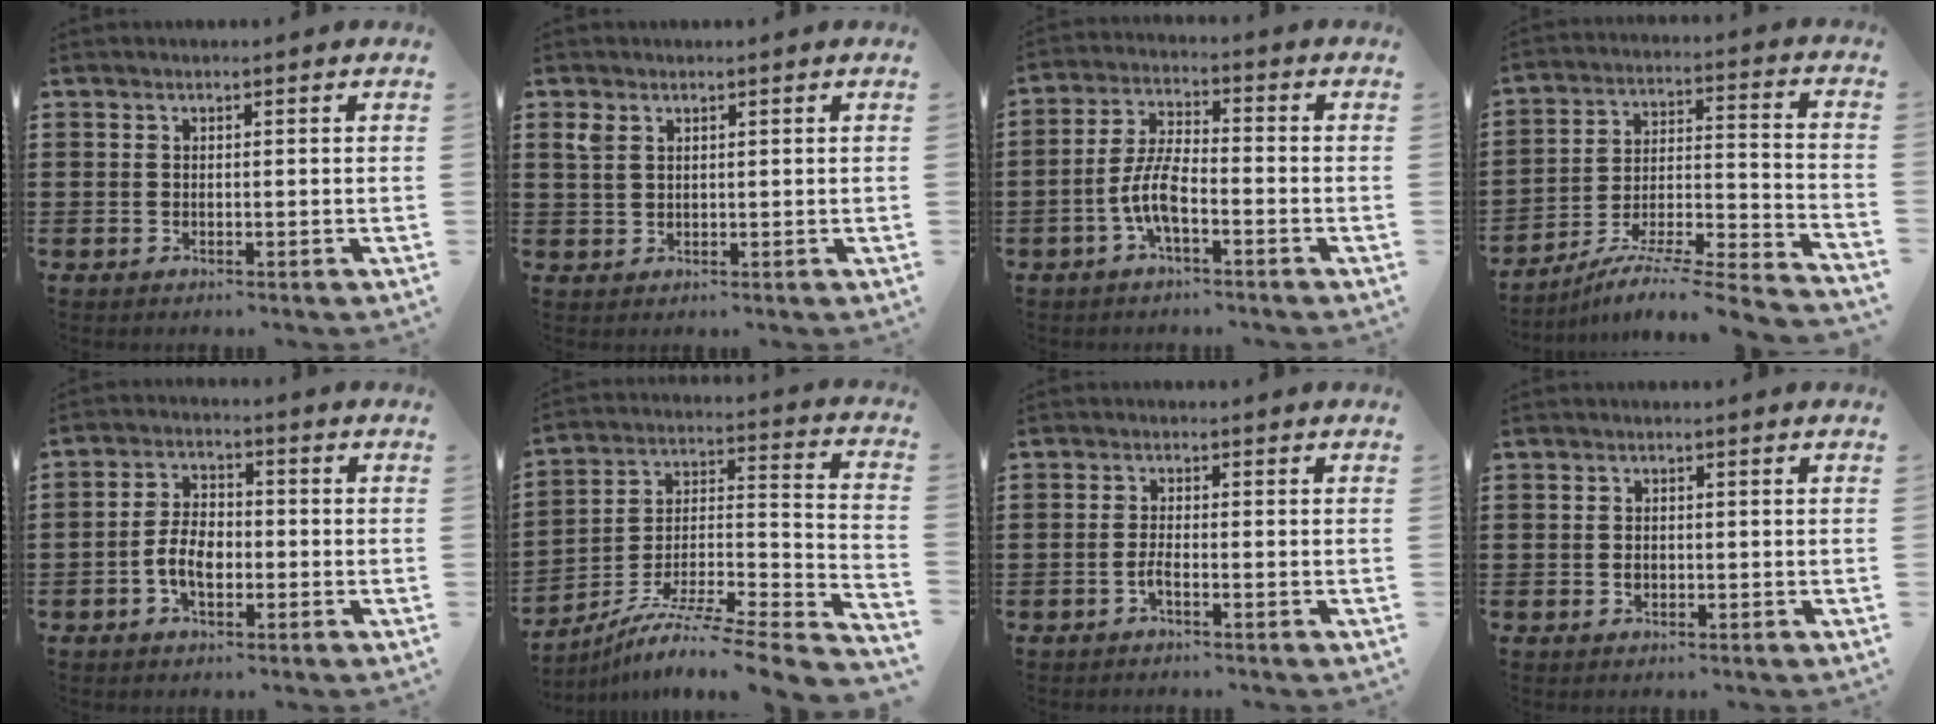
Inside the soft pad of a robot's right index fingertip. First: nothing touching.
{"total": 2.2, "force": [1.4, 1.3, 1.1], "torque": [-0.027, 0.005, 0.026]}
{"total": 6.8, "force": [-2.8, 2.1, 5.9], "torque": [-0.141, -0.009, -0.060]}
{"total": 7.3, "force": [-6.5, -0.2, 3.4], "torque": [-0.055, -0.007, -0.132]}
{"total": 5.4, "force": [-1.7, 3.0, 4.1], "torque": [-0.094, 0.002, -0.035]}
{"total": 7.2, "force": [-5.4, 0.6, 4.6], "torque": [-0.077, -0.010, -0.109]}
{"total": 1.9, "force": [-1.1, 0.2, 1.6], "torque": [-0.036, -0.004, -0.022]}
{"total": 0.9, "force": [-0.2, 0.7, 0.6], "torque": [-0.014, 0.003, -0.005]}